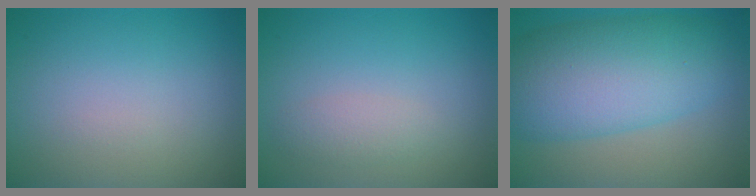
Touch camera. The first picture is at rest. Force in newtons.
{"total": 1.5, "press": 1.5, "slide": 0.1}
{"total": 10.1, "press": 10.1, "slide": 0.2}